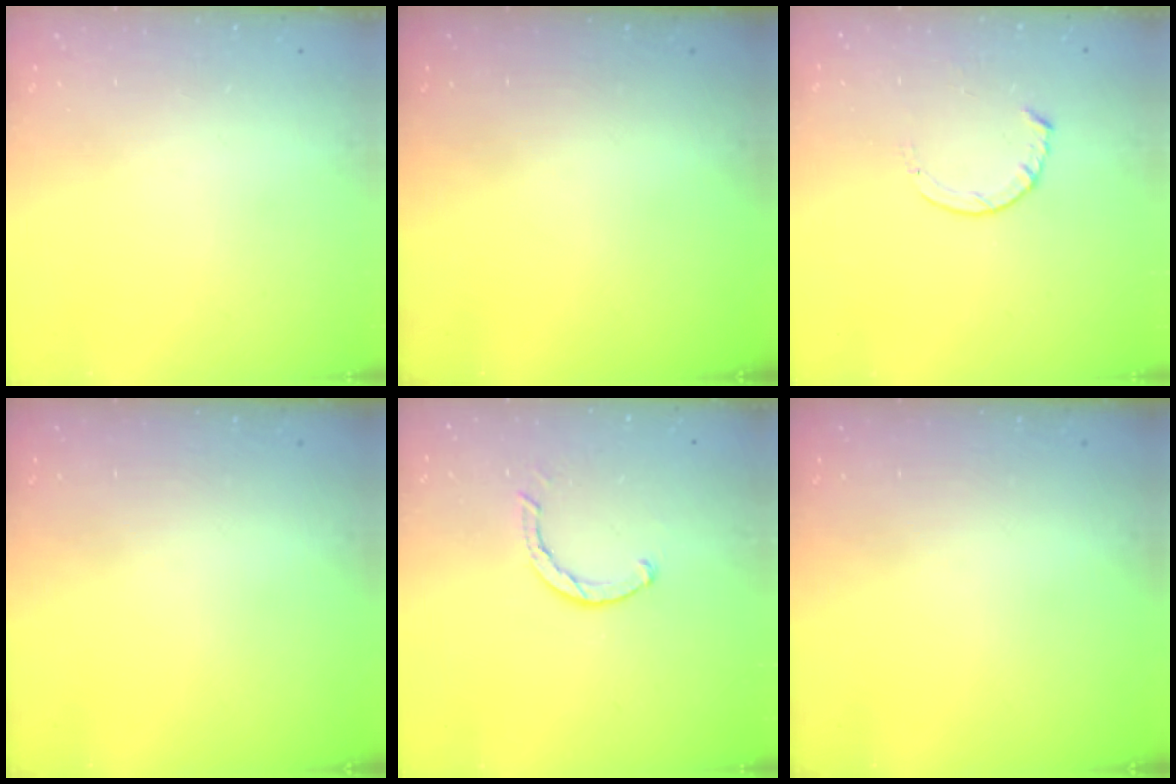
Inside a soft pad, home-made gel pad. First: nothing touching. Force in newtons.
{"total": 0.0}
{"total": 4.6, "press": 4.6, "slide": 0.5}
{"total": 0.0}
{"total": 2.4, "press": 2.4, "slide": 0.1}
{"total": 0.0}